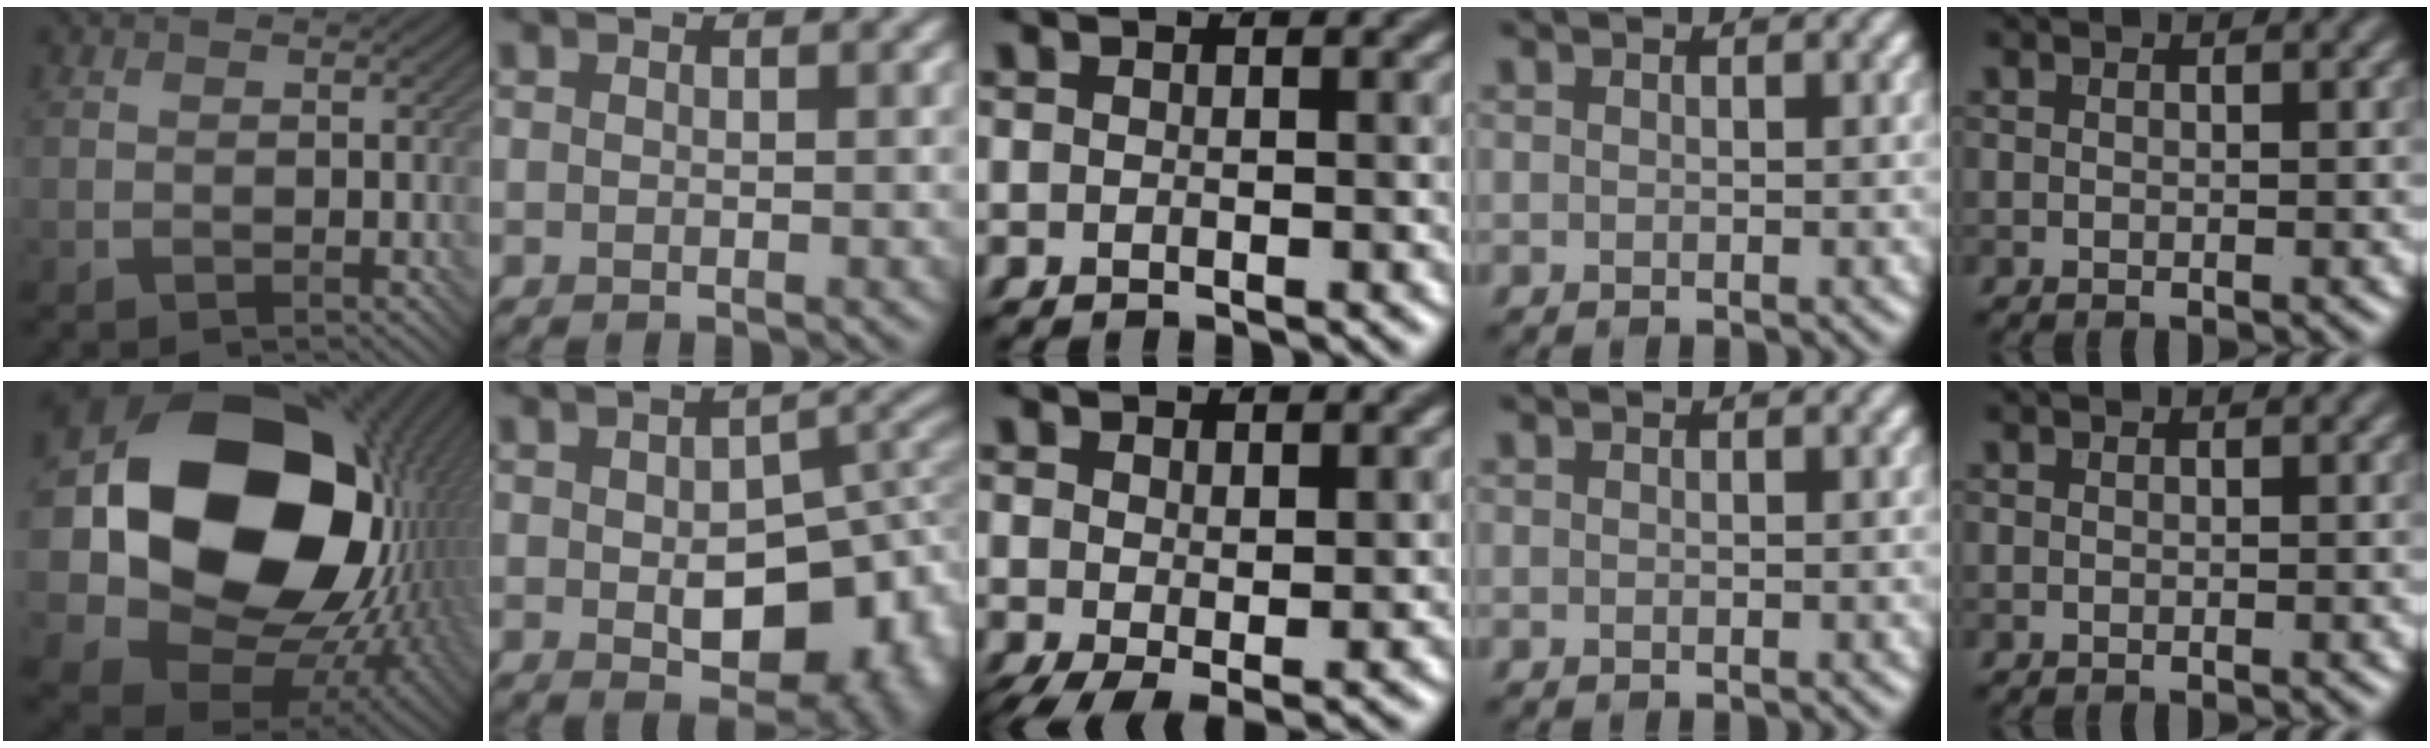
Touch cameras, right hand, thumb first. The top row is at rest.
{"thumb": {"total": 22.4, "force": [3.5, 17.3, 13.8], "torque": [-0.307, -0.037, 0.104]}, "index": {"total": 11.7, "force": [-2.3, 7.0, 9.0], "torque": [-0.115, -0.023, -0.018]}, "middle": {"total": 2.8, "force": [0.3, 1.2, 2.5], "torque": [-0.054, -0.005, 0.009]}}